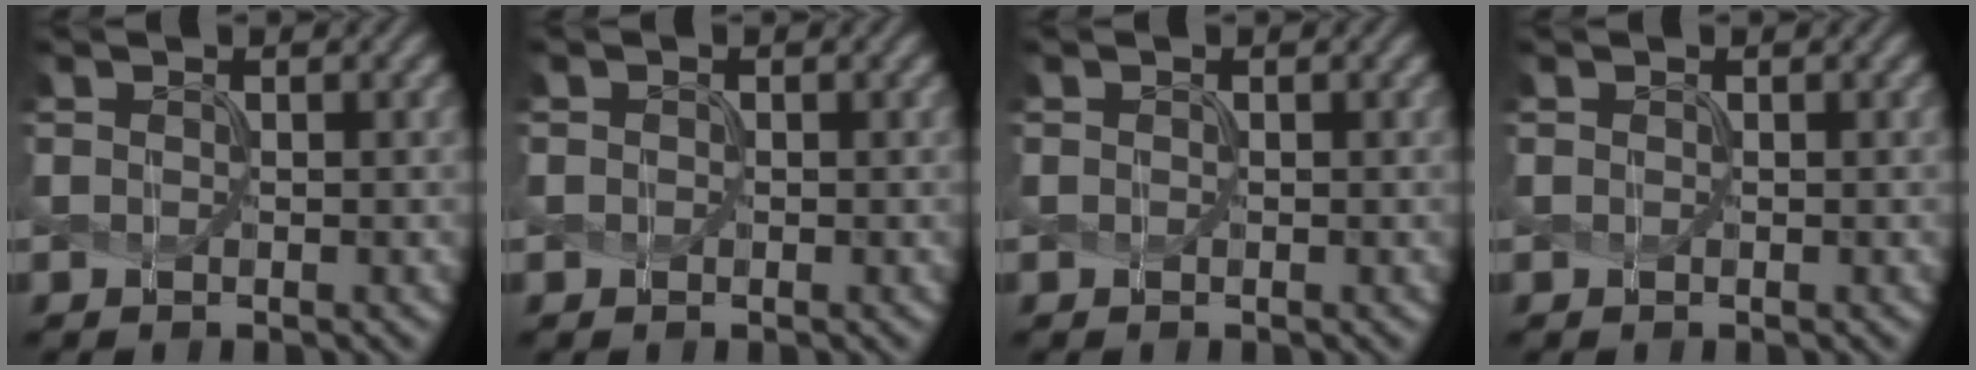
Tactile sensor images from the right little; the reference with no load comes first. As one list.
[{"total": 0.6, "force": [-0.1, -0.1, -0.5], "torque": [0.008, -0.001, 0.005]}, {"total": 0.8, "force": [-0.1, -0.3, -0.7], "torque": [0.007, 0.000, 0.007]}, {"total": 0.0}]